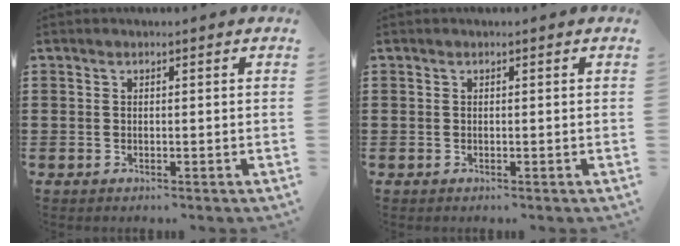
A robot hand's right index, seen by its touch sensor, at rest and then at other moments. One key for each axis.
{"total": 0.0}